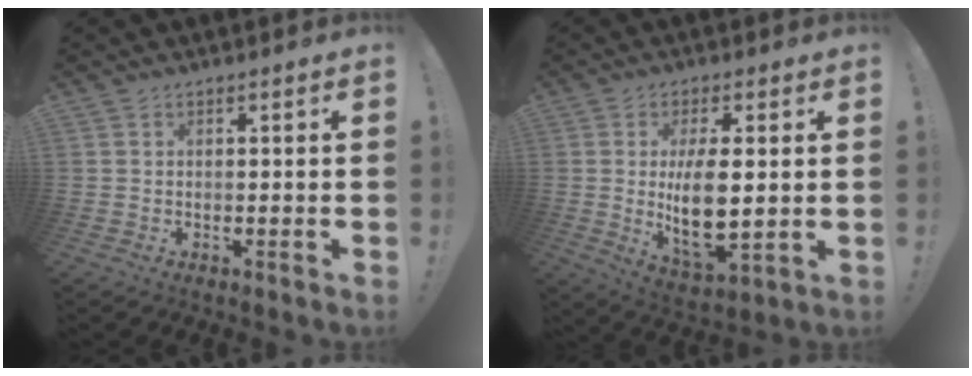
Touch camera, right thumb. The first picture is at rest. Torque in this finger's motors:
{"motor_torque": [-0.05, 0.25, 0.55, 0.42, 0.35]}